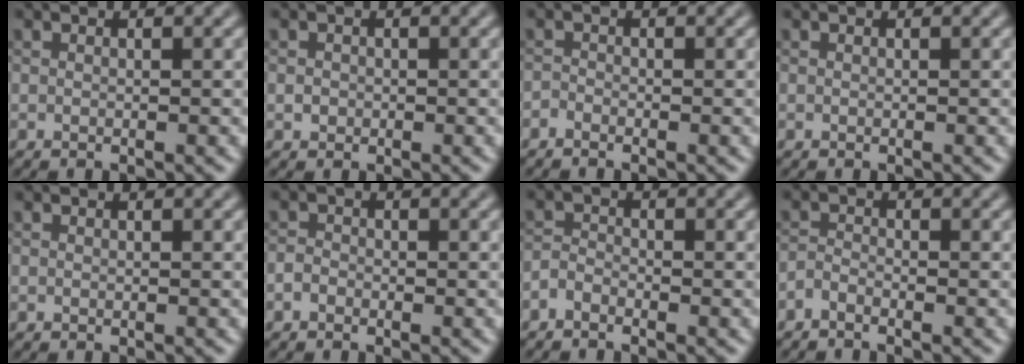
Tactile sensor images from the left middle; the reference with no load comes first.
{"total": 0.7, "force": [-0.1, 0.7, 0.2], "torque": [0.002, -0.004, -0.003]}
{"total": 0.8, "force": [-0.7, 0.2, 0.3], "torque": [-0.006, 0.000, -0.018]}
{"total": 0.0}
{"total": 0.0}
{"total": 0.9, "force": [-0.6, 0.5, 0.3], "torque": [-0.004, 0.000, -0.015]}
{"total": 1.4, "force": [-1.1, 0.6, 0.6], "torque": [-0.011, 0.003, -0.028]}
{"total": 1.2, "force": [-1.0, 0.3, 0.6], "torque": [-0.015, -0.001, -0.025]}